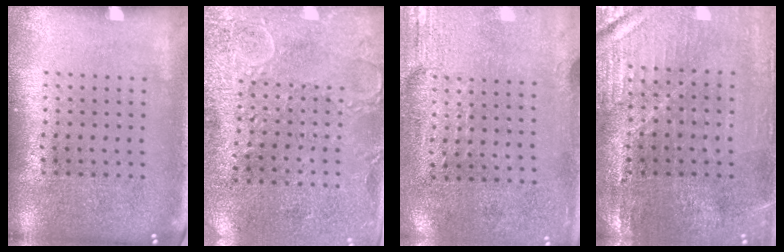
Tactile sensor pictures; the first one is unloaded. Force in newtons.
{"total": 2.9, "press": 2.4, "slide": 1.6}
{"total": 2.9, "press": 2.4, "slide": 1.6}
{"total": 1.3, "press": 1.3, "slide": 0.2}